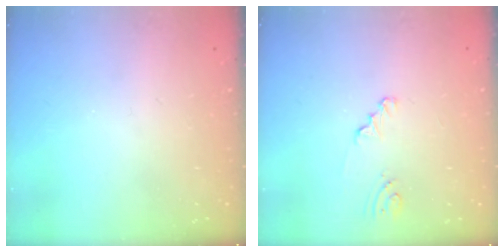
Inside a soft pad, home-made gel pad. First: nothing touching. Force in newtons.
{"total": 1.3, "press": 1.3, "slide": 0.1}